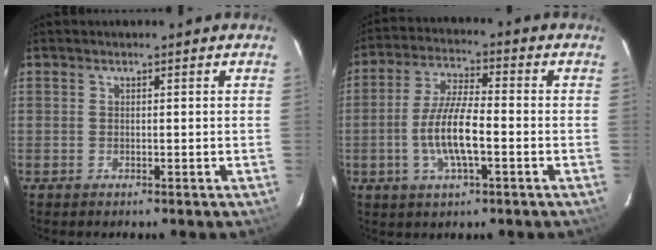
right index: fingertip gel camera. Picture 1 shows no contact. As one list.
[{"total": 9.8, "force": [-2.6, 2.5, 9.1], "torque": [-0.184, 0.003, -0.051]}]